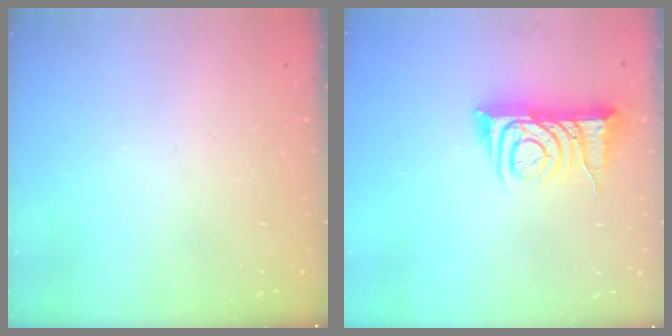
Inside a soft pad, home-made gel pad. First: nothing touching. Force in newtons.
{"total": 9.0, "press": 9.0, "slide": 1.2}